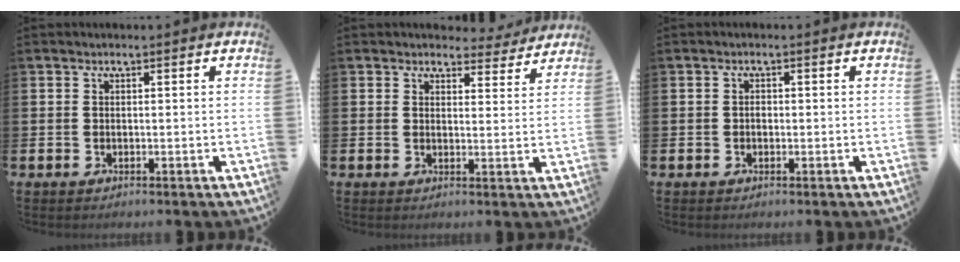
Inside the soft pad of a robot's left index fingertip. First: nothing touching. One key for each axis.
{"total": 3.5, "fx": 3.3, "fy": 1.2, "fz": 0.3, "tx": -0.001, "ty": -0.022, "tz": 0.055}
{"total": 0.9, "fx": -0.2, "fy": 0.6, "fz": 0.6, "tx": -0.009, "ty": 0.005, "tz": -0.005}